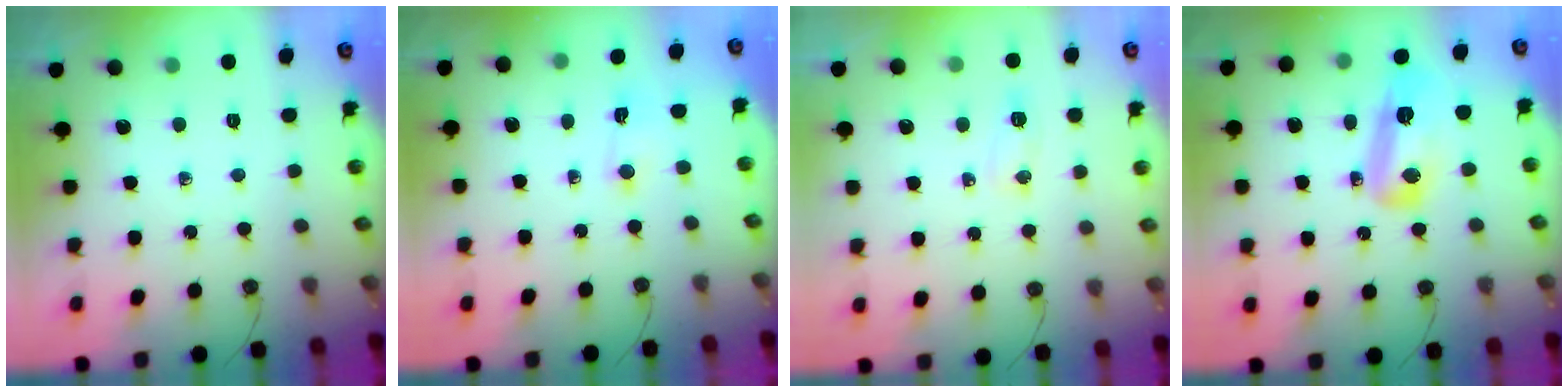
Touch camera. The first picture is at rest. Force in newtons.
{"total": 2.0, "press": 2.0, "slide": 0.3}
{"total": 4.9, "press": 4.8, "slide": 0.9}
{"total": 11.9, "press": 11.8, "slide": 1.1}